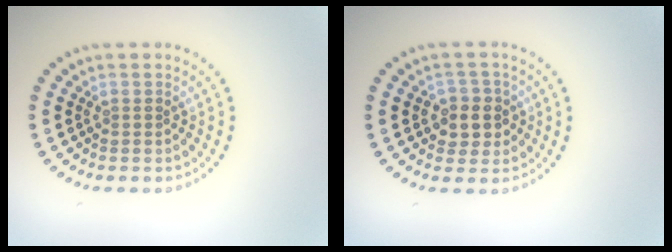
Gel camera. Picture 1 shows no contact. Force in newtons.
{"total": 2.8, "press": 2.6, "slide": 1.0}